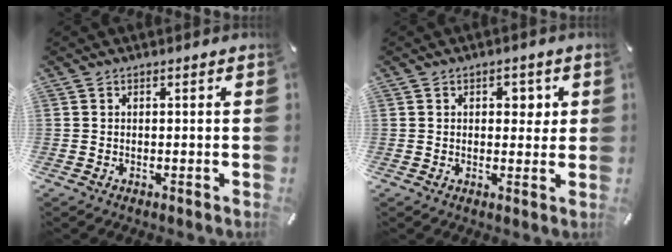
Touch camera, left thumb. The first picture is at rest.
{"total": 3.8, "force": [1.1, 2.3, 2.7], "torque": [-0.019, -0.007, 0.006]}